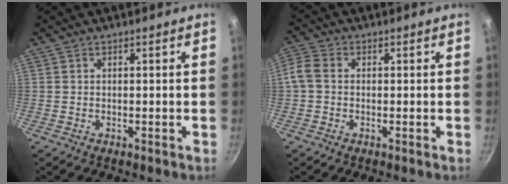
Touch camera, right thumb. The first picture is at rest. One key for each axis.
{"total": 5.6, "fx": -0.3, "fy": 4.5, "fz": 3.3, "tx": -0.080, "ty": 0.016, "tz": -0.020}